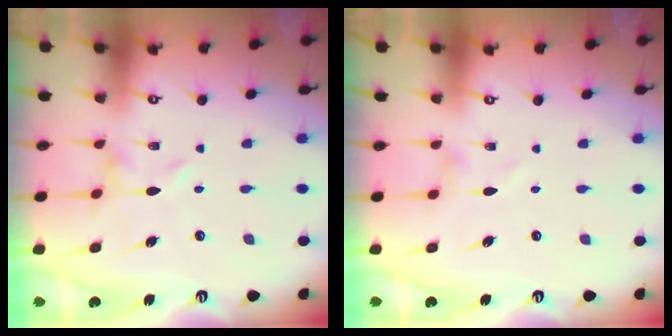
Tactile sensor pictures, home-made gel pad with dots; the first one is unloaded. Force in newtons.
{"total": 0.0}